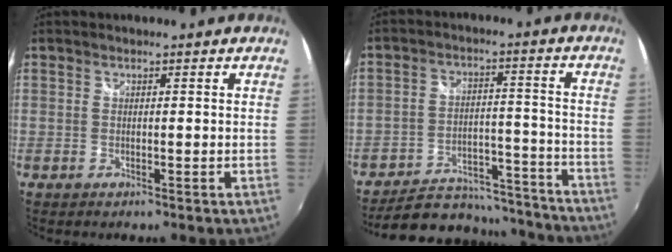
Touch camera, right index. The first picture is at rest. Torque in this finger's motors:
{"motor_torque": [-1.10, -1.04, -0.81, -0.21]}